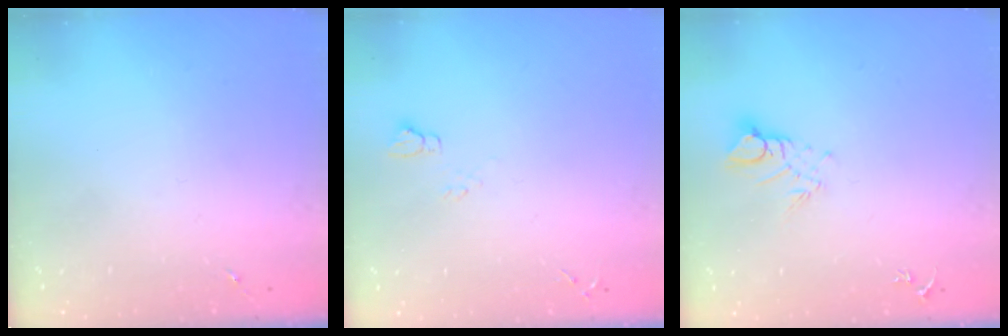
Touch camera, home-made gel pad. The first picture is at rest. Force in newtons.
{"total": 5.0, "press": 5.0, "slide": 0.6}
{"total": 6.2, "press": 6.2, "slide": 0.5}